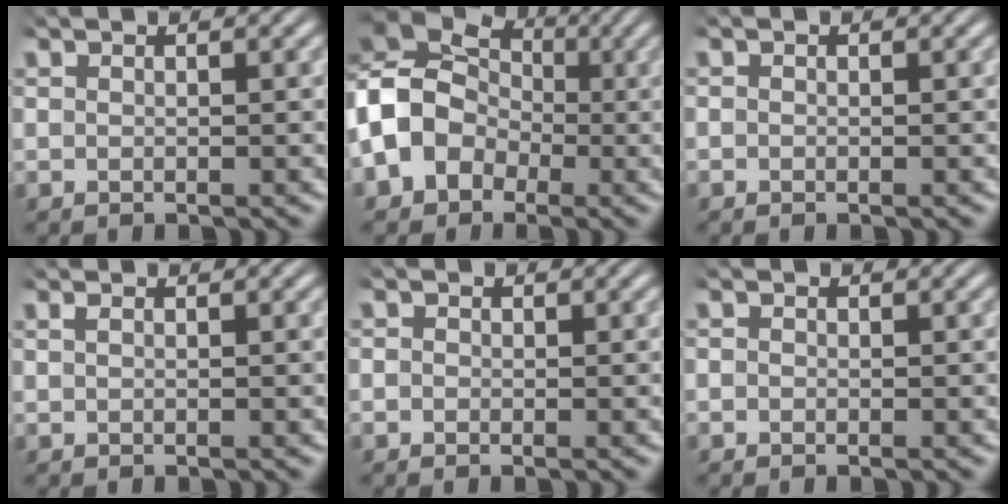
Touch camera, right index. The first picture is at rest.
{"total": 10.4, "force": [0.4, 8.9, 5.3], "torque": [-0.161, -0.029, 0.011]}
{"total": 0.6, "force": [-0.3, 0.5, 0.1], "torque": [-0.004, -0.003, -0.007]}
{"total": 0.0}
{"total": 1.3, "force": [-0.3, 1.2, 0.2], "torque": [-0.008, -0.002, -0.011]}
{"total": 0.9, "force": [-0.4, 0.8, 0.2], "torque": [-0.006, -0.002, -0.010]}